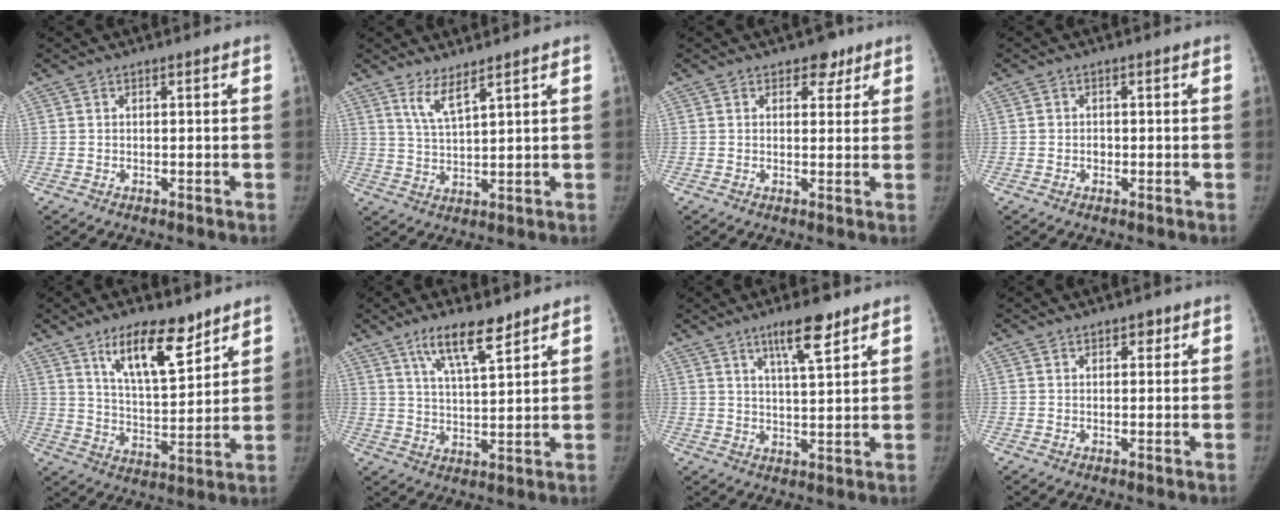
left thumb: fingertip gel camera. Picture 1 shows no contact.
{"total": 4.5, "force": [3.2, 0.7, 3.1], "torque": [-0.063, -0.031, 0.070]}
{"total": 3.5, "force": [2.2, 2.4, 1.3], "torque": [0.008, -0.009, 0.028]}
{"total": 1.4, "force": [-0.4, 1.2, 0.5], "torque": [-0.003, 0.006, -0.007]}
{"total": 13.0, "force": [8.3, 4.8, 8.8], "torque": [-0.118, -0.055, 0.147]}
{"total": 9.1, "force": [6.2, 2.3, 6.3], "torque": [-0.099, -0.033, 0.115]}
{"total": 7.9, "force": [5.2, 1.6, 5.8], "torque": [-0.091, -0.028, 0.089]}
{"total": 1.7, "force": [1.0, 1.1, 0.8], "torque": [0.003, -0.002, 0.010]}